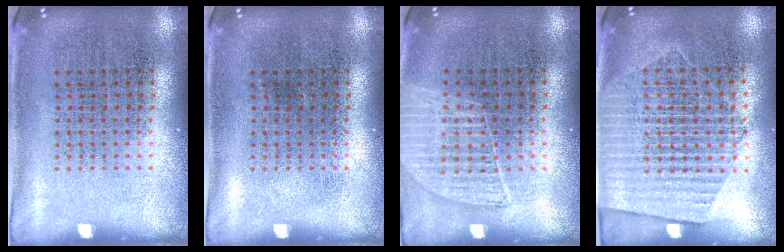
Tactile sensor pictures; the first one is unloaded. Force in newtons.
{"total": 0.0}
{"total": 1.3, "press": 1.2, "slide": 0.4}
{"total": 1.7, "press": 1.5, "slide": 0.7}